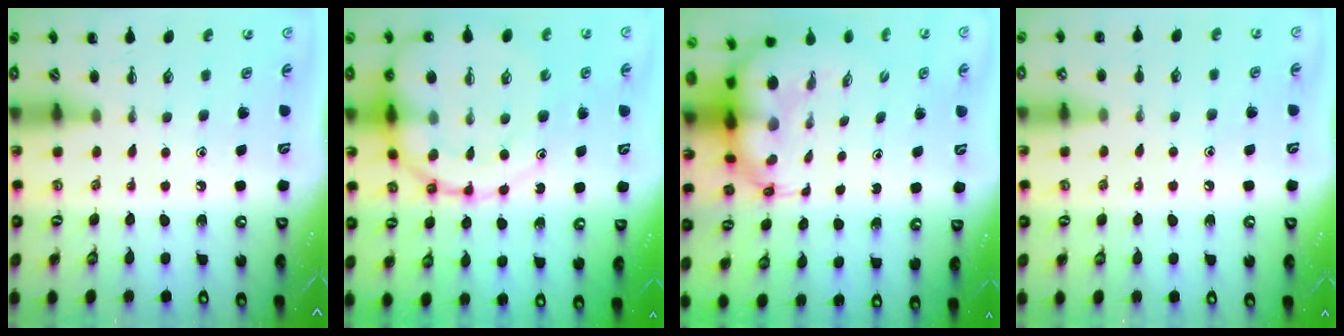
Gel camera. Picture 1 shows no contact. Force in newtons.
{"total": 20.2, "press": 19.9, "slide": 3.6}
{"total": 8.0, "press": 7.7, "slide": 2.0}
{"total": 6.2, "press": 5.9, "slide": 1.9}